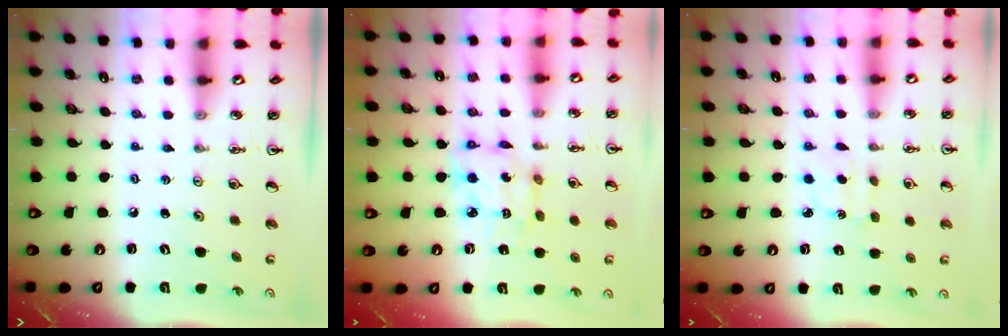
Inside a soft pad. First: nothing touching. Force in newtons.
{"total": 9.1, "press": 9.1, "slide": 0.8}
{"total": 3.4, "press": 3.4, "slide": 0.5}